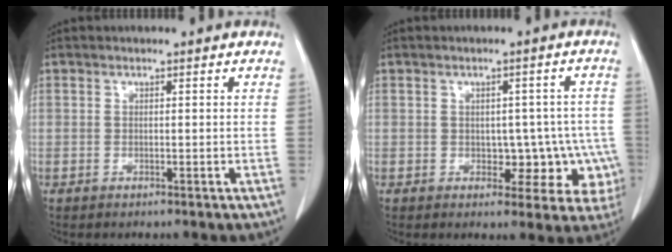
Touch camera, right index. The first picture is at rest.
{"total": 8.4, "force": [-2.0, 5.4, 6.1], "torque": [-0.046, 0.024, -0.016]}